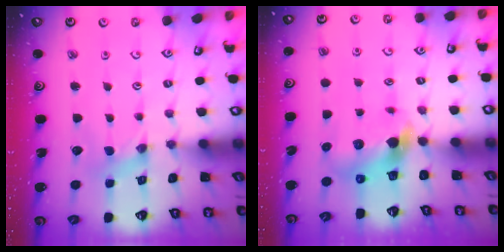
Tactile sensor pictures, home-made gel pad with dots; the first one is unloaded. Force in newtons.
{"total": 5.7, "press": 5.7, "slide": 0.4}